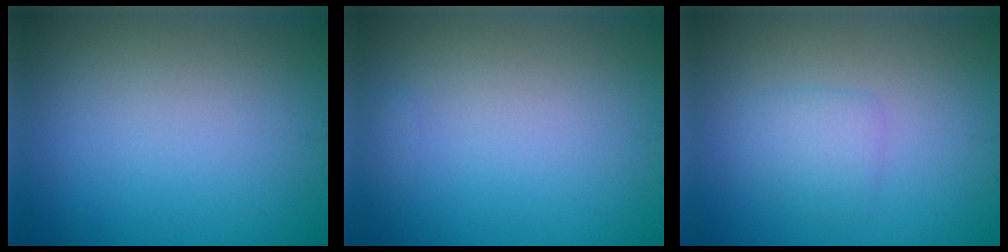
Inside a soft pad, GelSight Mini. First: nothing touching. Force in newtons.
{"total": 0.6, "press": 0.6, "slide": 0.1}
{"total": 1.8, "press": 1.8, "slide": 0.1}